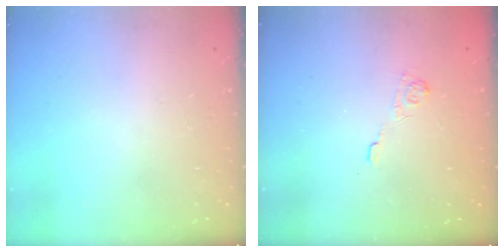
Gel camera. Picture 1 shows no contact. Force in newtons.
{"total": 3.7, "press": 3.4, "slide": 1.4}